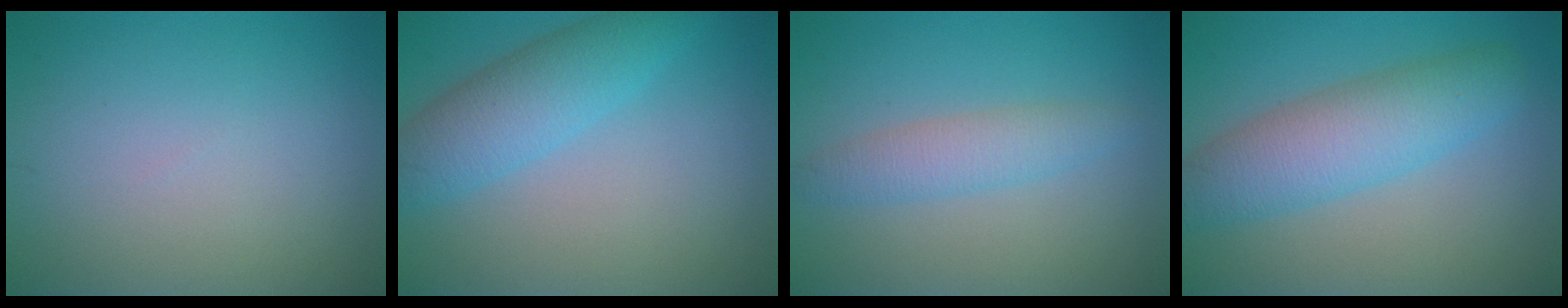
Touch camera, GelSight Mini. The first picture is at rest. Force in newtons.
{"total": 3.7, "press": 3.7, "slide": 0.1}
{"total": 2.7, "press": 2.7, "slide": 0.0}
{"total": 6.2, "press": 6.2, "slide": 0.2}